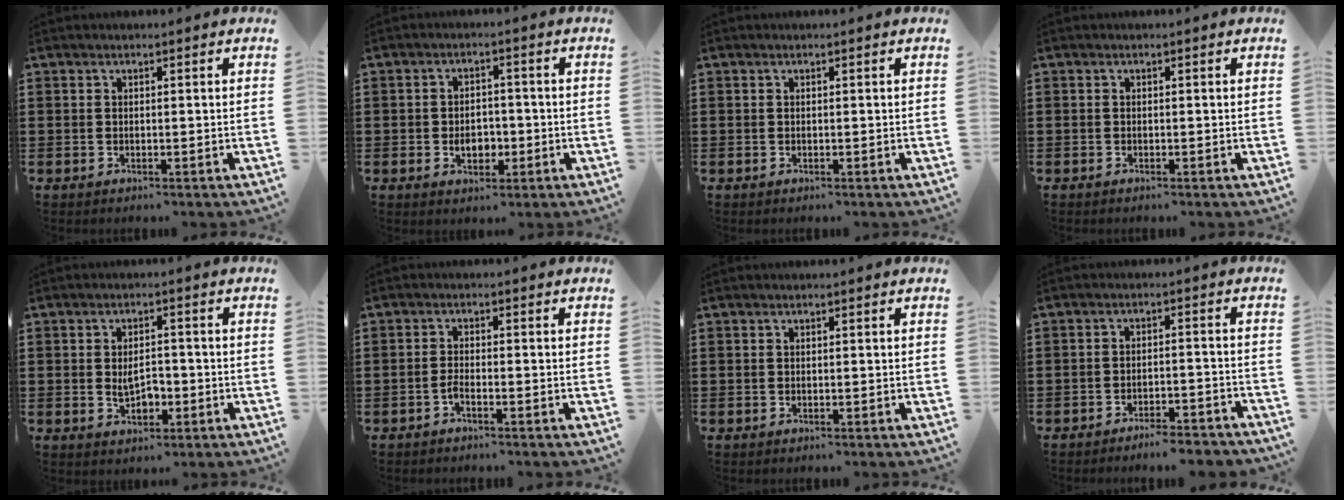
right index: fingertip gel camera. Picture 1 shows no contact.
{"total": 4.1, "force": [-1.1, 2.7, 2.8], "torque": [-0.040, -0.002, -0.024]}
{"total": 0.0}
{"total": 0.0}
{"total": 3.8, "force": [-0.6, 2.2, 3.1], "torque": [-0.054, 0.001, -0.013]}
{"total": 1.6, "force": [-1.1, 0.2, 1.2], "torque": [-0.024, -0.003, -0.021]}
{"total": 0.0}
{"total": 3.5, "force": [-3.4, 0.0, 0.8], "torque": [-0.017, 0.000, -0.070]}